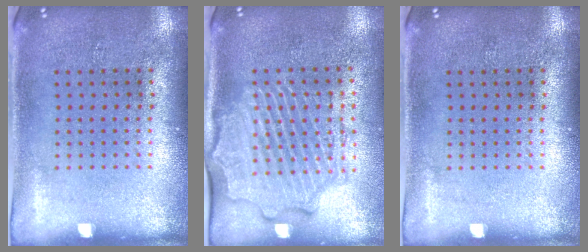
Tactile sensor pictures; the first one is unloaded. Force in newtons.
{"total": 2.4, "press": 2.2, "slide": 0.9}
{"total": 0.0}